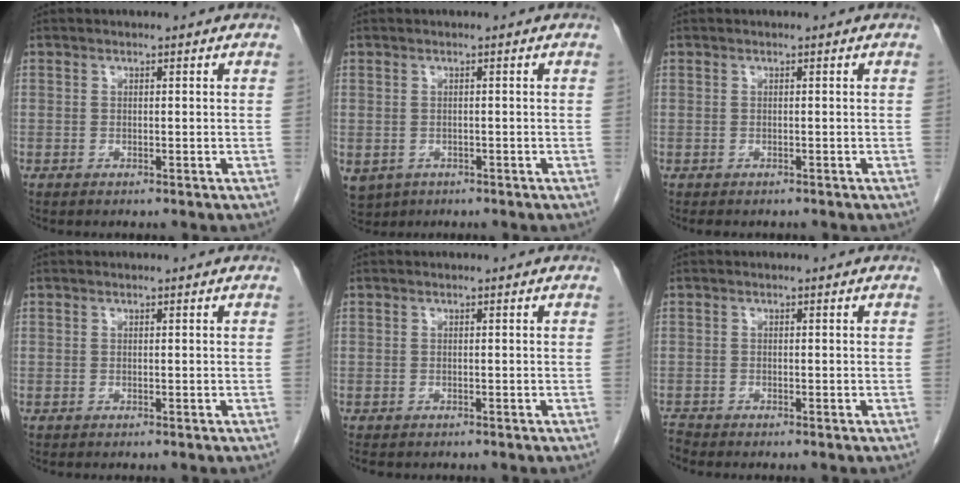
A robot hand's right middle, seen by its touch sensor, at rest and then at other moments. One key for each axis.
{"total": 6.6, "fx": -3.2, "fy": 5.3, "fz": 2.2, "tx": -0.054, "ty": -0.006, "tz": -0.043}
{"total": 3.1, "fx": -2.6, "fy": 1.2, "fz": 1.1, "tx": -0.015, "ty": -0.006, "tz": -0.030}
{"total": 0.0}
{"total": 2.3, "fx": -1.9, "fy": 1.0, "fz": 0.9, "tx": -0.014, "ty": -0.005, "tz": -0.022}
{"total": 1.1, "fx": -1.1, "fy": -0.3, "fz": -0.2, "tx": -0.002, "ty": -0.010, "tz": -0.022}